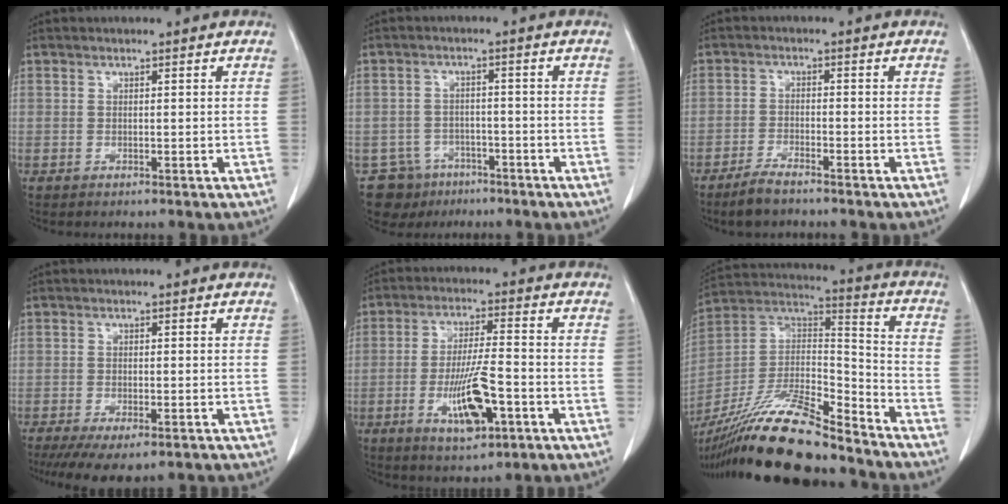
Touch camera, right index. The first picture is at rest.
{"total": 6.7, "force": [-4.4, 5.1, -0.1], "torque": [0.009, 0.015, -0.064]}
{"total": 3.8, "force": [-3.2, 0.6, 1.9], "torque": [-0.042, -0.006, -0.061]}
{"total": 10.4, "force": [-8.0, 2.8, 6.1], "torque": [-0.089, -0.012, -0.115]}
{"total": 10.1, "force": [-3.7, 2.2, 9.1], "torque": [-0.172, -0.007, -0.059]}
{"total": 23.6, "force": [-19.5, 3.8, 12.7], "torque": [-0.257, -0.012, -0.348]}